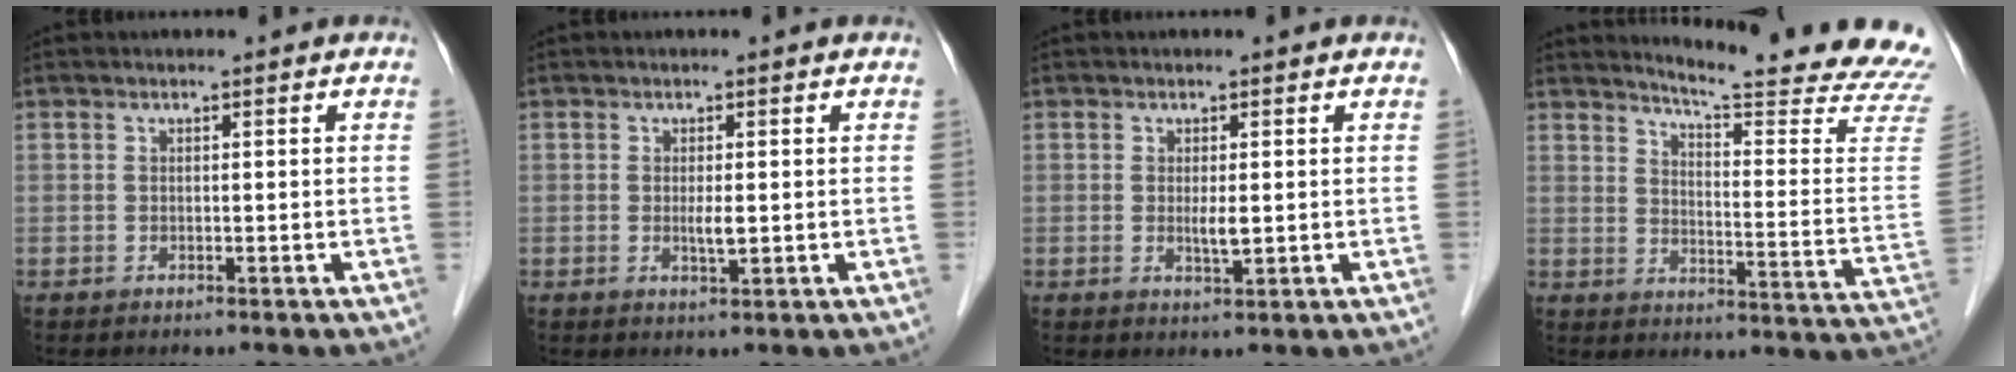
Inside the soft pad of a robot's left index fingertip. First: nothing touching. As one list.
[{"total": 1.9, "force": [-0.1, 0.3, 1.9], "torque": [-0.038, -0.003, 0.001]}, {"total": 2.1, "force": [0.0, 0.3, 2.1], "torque": [-0.041, -0.005, 0.004]}, {"total": 21.1, "force": [19.8, -0.9, 7.2], "torque": [-0.104, -0.141, 0.228]}]